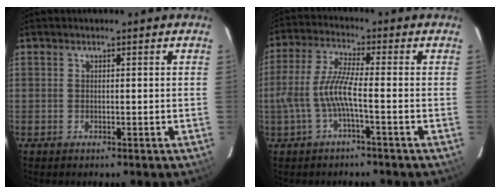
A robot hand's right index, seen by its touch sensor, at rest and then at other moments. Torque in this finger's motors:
{"motor_torque": [1.03, -0.58, 0.58, 0.18]}